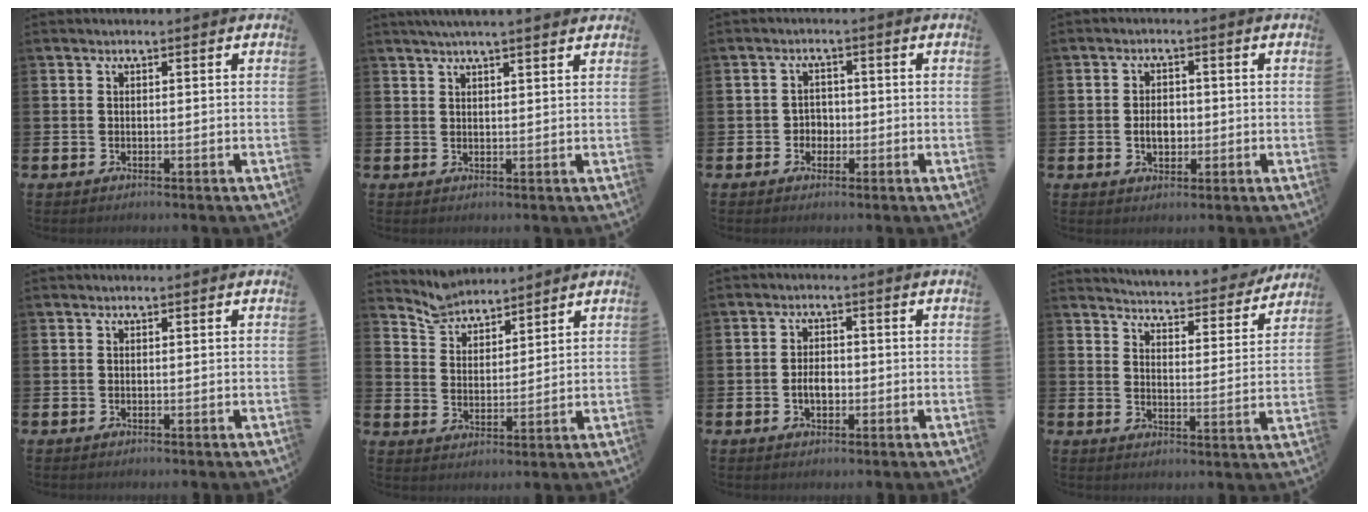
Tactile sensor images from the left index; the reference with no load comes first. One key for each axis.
{"total": 3.1, "fx": 2.9, "fy": -0.2, "fz": 1.2, "tx": -0.030, "ty": -0.005, "tz": 0.052}
{"total": 2.2, "fx": -0.7, "fy": 2.0, "fz": 0.6, "tx": -0.014, "ty": 0.005, "tz": -0.019}
{"total": 3.2, "fx": -0.4, "fy": 2.2, "fz": 2.3, "tx": -0.026, "ty": -0.002, "tz": -0.014}
{"total": 0.0}
{"total": 5.2, "fx": 5.0, "fy": 1.1, "fz": -0.2, "tx": -0.020, "ty": -0.027, "tz": 0.094}
{"total": 2.9, "fx": -0.6, "fy": 1.8, "fz": 2.2, "tx": -0.023, "ty": -0.005, "tz": -0.017}
{"total": 4.8, "fx": 4.8, "fy": 0.4, "fz": 0.3, "tx": -0.027, "ty": -0.042, "tz": 0.078}